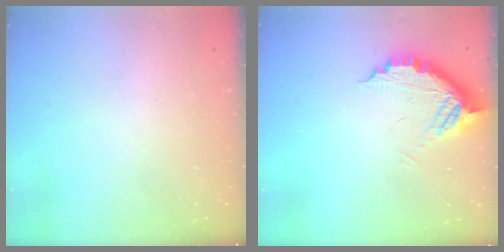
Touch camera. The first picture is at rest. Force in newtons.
{"total": 10.2, "press": 10.2, "slide": 0.9}